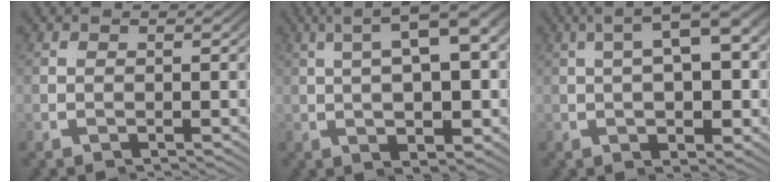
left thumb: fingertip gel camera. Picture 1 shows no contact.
{"total": 6.0, "force": [0.9, 0.6, 5.9], "torque": [-0.063, 0.047, -0.007]}
{"total": 5.3, "force": [0.5, 1.4, 5.1], "torque": [-0.067, 0.033, -0.005]}